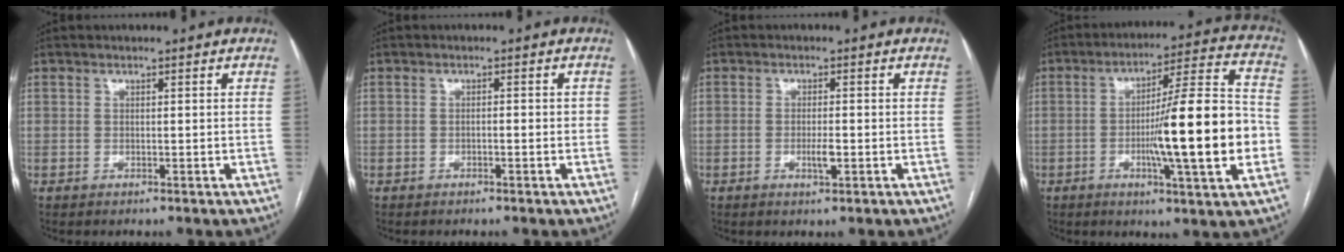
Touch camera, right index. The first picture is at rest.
{"total": 1.3, "force": [-0.4, 0.4, 1.2], "torque": [-0.020, 0.006, -0.005]}
{"total": 3.5, "force": [-1.2, 0.0, 3.2], "torque": [-0.063, -0.006, -0.023]}
{"total": 17.6, "force": [-3.5, 0.4, 17.3], "torque": [-0.269, 0.001, -0.056]}